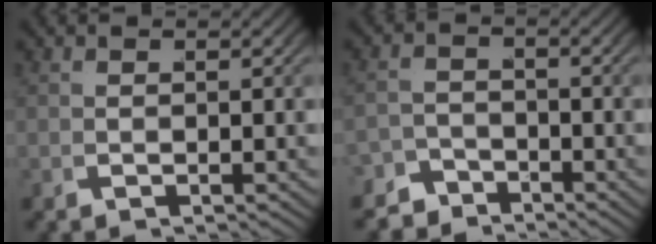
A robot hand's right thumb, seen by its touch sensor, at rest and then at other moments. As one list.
[{"total": 3.4, "force": [-3.2, 1.2, -0.1], "torque": [0.020, -0.013, -0.058]}]